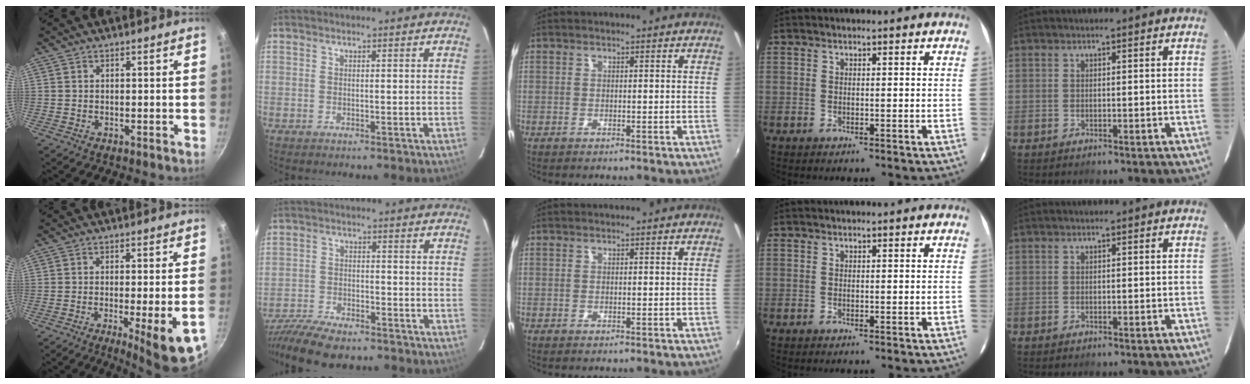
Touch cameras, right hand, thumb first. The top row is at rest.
{"thumb": {"total": 11.8, "force": [-4.5, 1.7, 10.8], "torque": [-0.139, 0.003, -0.057]}, "index": {"total": 13.0, "force": [-11.0, 3.9, 5.7], "torque": [-0.143, -0.018, -0.196]}}